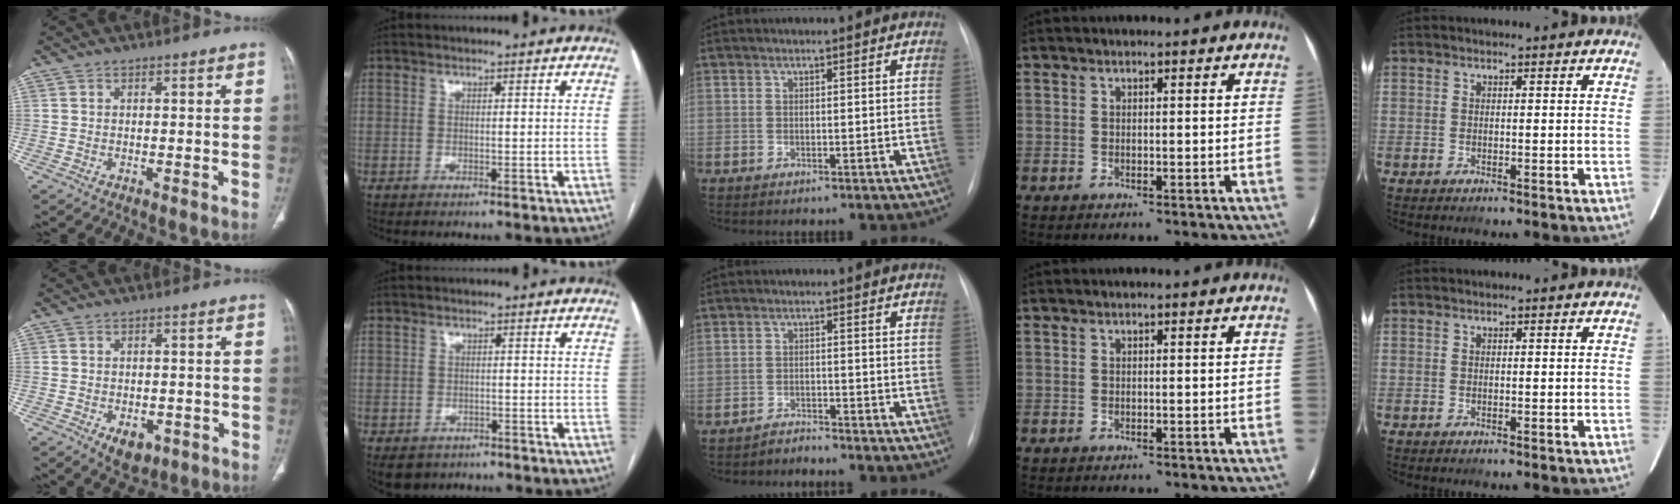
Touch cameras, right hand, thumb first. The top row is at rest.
{"thumb": {"total": 5.1, "force": [-2.1, 3.3, 3.3], "torque": [-0.035, 0.006, -0.019]}, "index": {"total": 4.9, "force": [-3.2, 3.6, 0.9], "torque": [-0.007, 0.004, -0.045]}, "middle": {"total": 1.9, "force": [-1.7, -0.2, -0.7], "torque": [0.015, -0.012, -0.030]}}